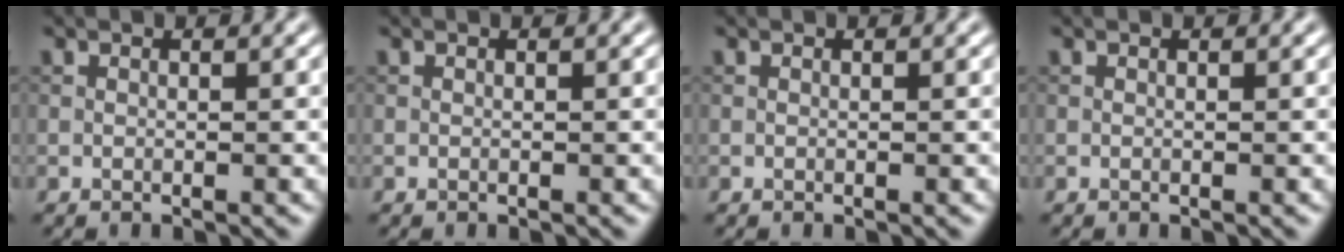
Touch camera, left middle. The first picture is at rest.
{"total": 0.0}
{"total": 0.0}
{"total": 0.0}